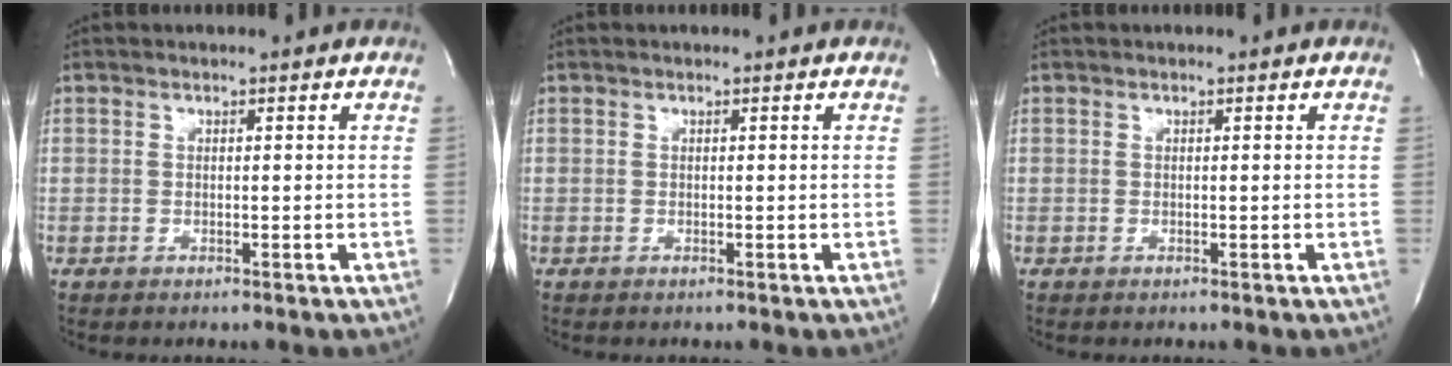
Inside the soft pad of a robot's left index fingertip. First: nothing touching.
{"total": 0.0}
{"total": 0.0}